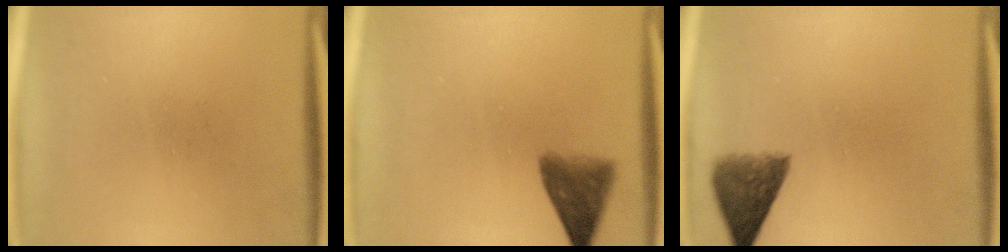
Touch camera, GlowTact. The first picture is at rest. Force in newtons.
{"total": 5.2}
{"total": 5.7}